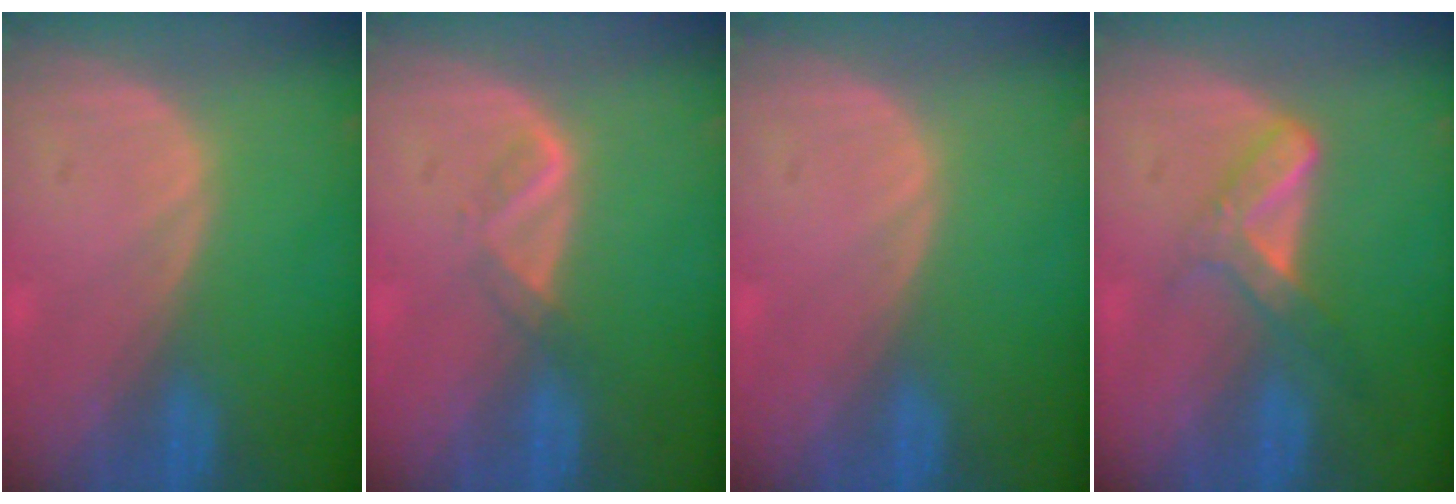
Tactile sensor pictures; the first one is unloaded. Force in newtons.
{"total": 2.1, "press": 2.0, "slide": 0.6}
{"total": 0.0}
{"total": 5.3, "press": 4.6, "slide": 2.7}